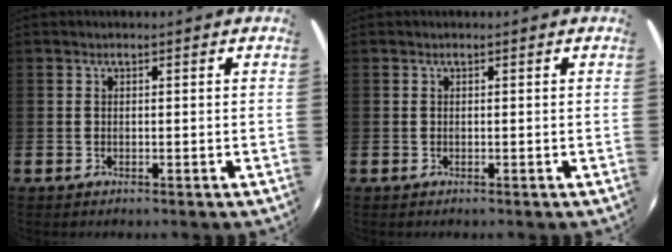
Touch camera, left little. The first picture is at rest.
{"total": 0.0}